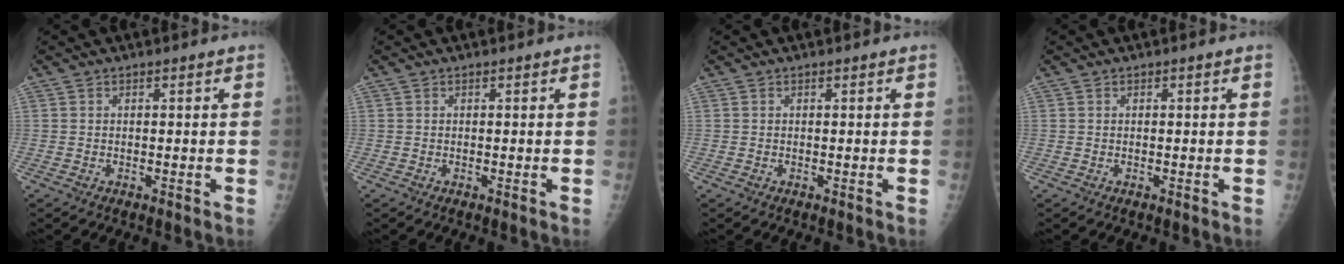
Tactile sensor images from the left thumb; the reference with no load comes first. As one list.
[{"total": 0.0}, {"total": 0.0}, {"total": 0.0}]